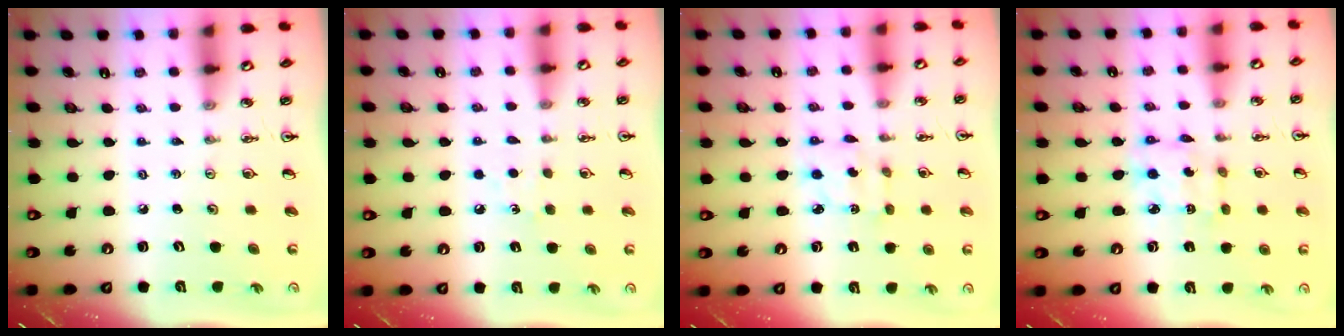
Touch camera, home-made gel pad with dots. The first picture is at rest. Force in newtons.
{"total": 6.3, "press": 6.2, "slide": 0.8}
{"total": 2.7, "press": 2.7, "slide": 0.2}
{"total": 4.6, "press": 4.6, "slide": 0.3}